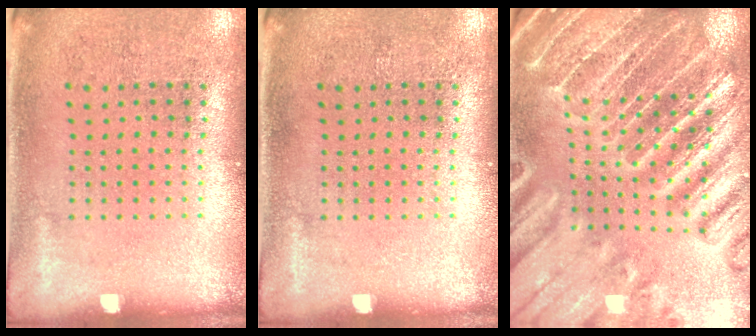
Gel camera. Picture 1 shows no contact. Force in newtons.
{"total": 0.0}
{"total": 4.5, "press": 4.1, "slide": 1.9}